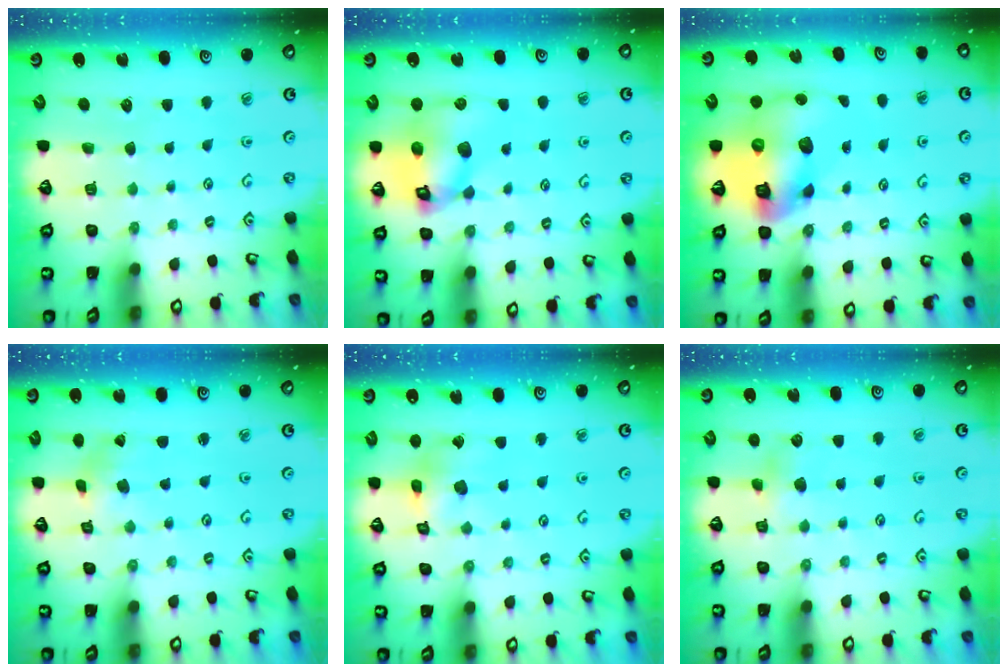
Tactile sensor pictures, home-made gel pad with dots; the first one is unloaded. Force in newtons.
{"total": 14.0, "press": 13.8, "slide": 2.0}
{"total": 16.6, "press": 16.4, "slide": 2.1}
{"total": 1.5, "press": 1.5, "slide": 0.2}
{"total": 8.7, "press": 8.7, "slide": 0.9}
{"total": 4.0, "press": 4.0, "slide": 0.4}